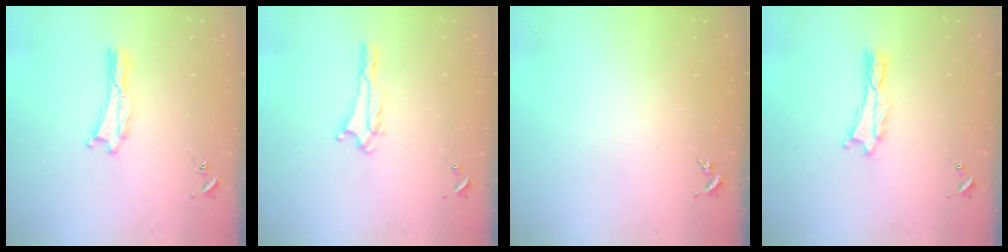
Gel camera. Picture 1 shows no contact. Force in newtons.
{"total": 1.0, "press": 1.0, "slide": 0.1}
{"total": 0.0}
{"total": 0.0}